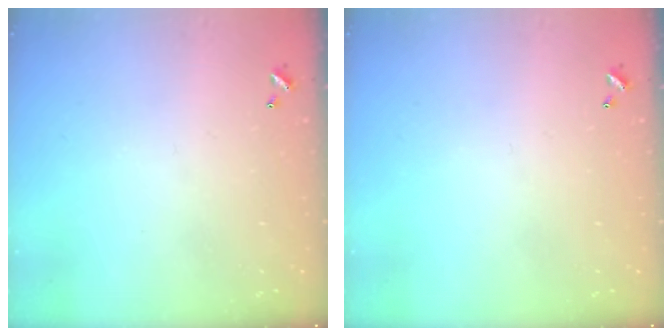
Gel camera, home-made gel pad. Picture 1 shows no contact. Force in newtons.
{"total": 0.0}